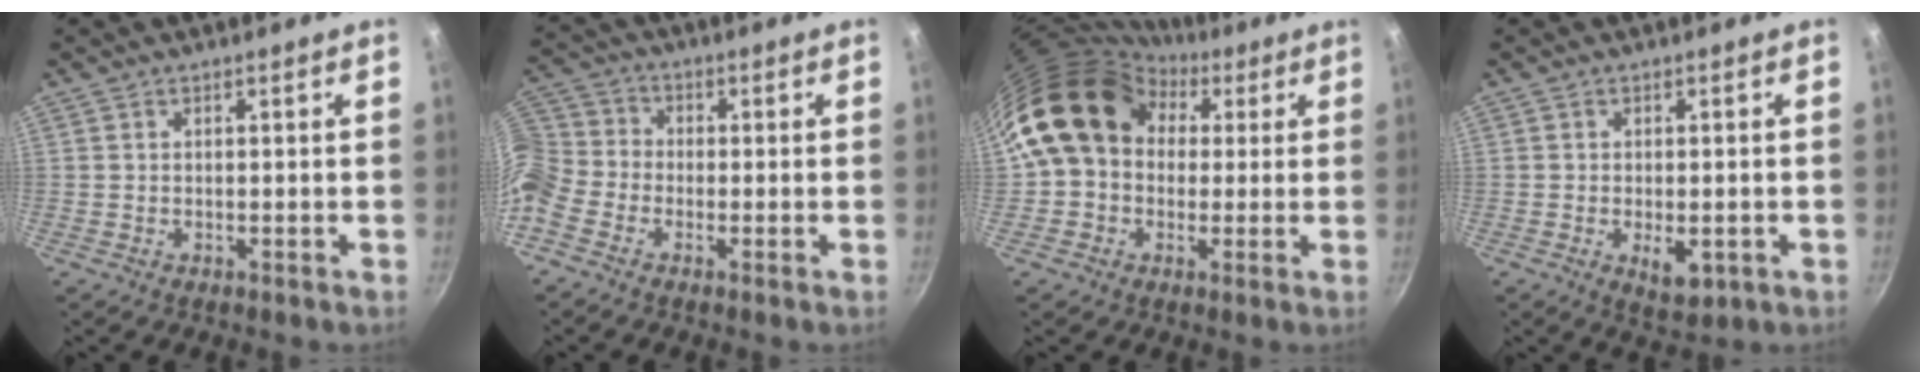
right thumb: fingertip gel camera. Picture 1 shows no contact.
{"total": 9.1, "force": [-4.1, 6.9, 4.4], "torque": [-0.090, 0.047, -0.109]}
{"total": 15.7, "force": [3.9, 12.3, 8.8], "torque": [-0.118, 0.029, 0.051]}
{"total": 5.4, "force": [-1.5, 2.8, 4.4], "torque": [-0.049, -0.001, -0.014]}